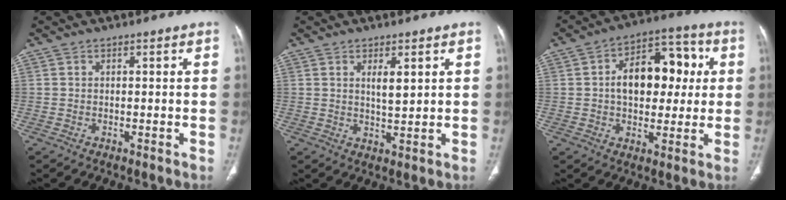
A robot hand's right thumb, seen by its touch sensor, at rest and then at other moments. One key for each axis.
{"total": 3.9, "fx": 1.6, "fy": 1.1, "fz": 3.3, "tx": -0.053, "ty": -0.017, "tz": 0.030}
{"total": 15.0, "fx": 1.9, "fy": 9.6, "fz": 11.4, "tx": -0.127, "ty": 0.026, "tz": 0.022}